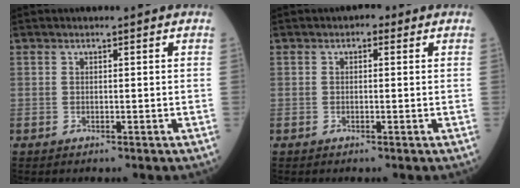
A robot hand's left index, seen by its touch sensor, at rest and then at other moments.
{"total": 1.2, "force": [0.4, 0.9, 0.7], "torque": [-0.005, 0.004, -0.003]}